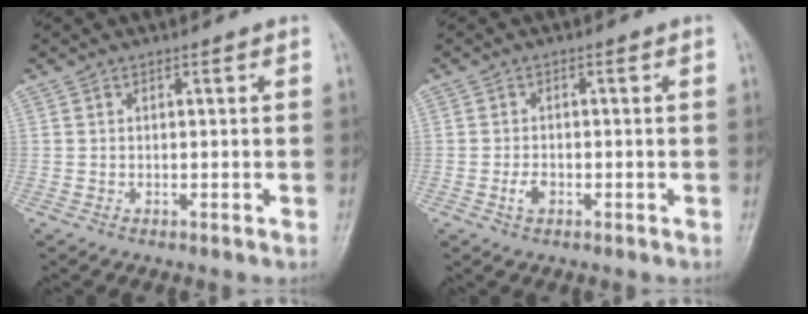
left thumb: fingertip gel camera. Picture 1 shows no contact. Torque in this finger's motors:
{"motor_torque": [0.01, 0.07, 0.28, 0.06, 0.00]}